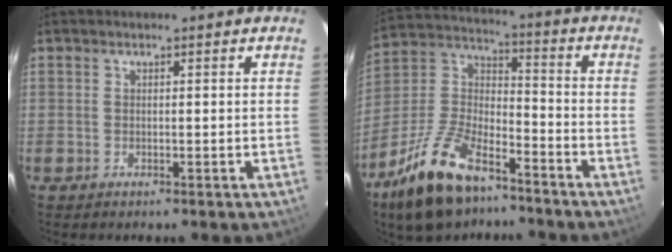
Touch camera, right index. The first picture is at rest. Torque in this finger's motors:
{"motor_torque": [0.53, -0.59, 0.66, 0.17]}